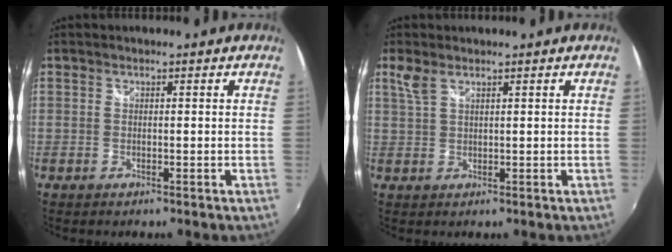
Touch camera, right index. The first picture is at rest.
{"total": 2.3, "force": [1.4, 0.8, 1.6], "torque": [-0.036, 0.004, 0.032]}